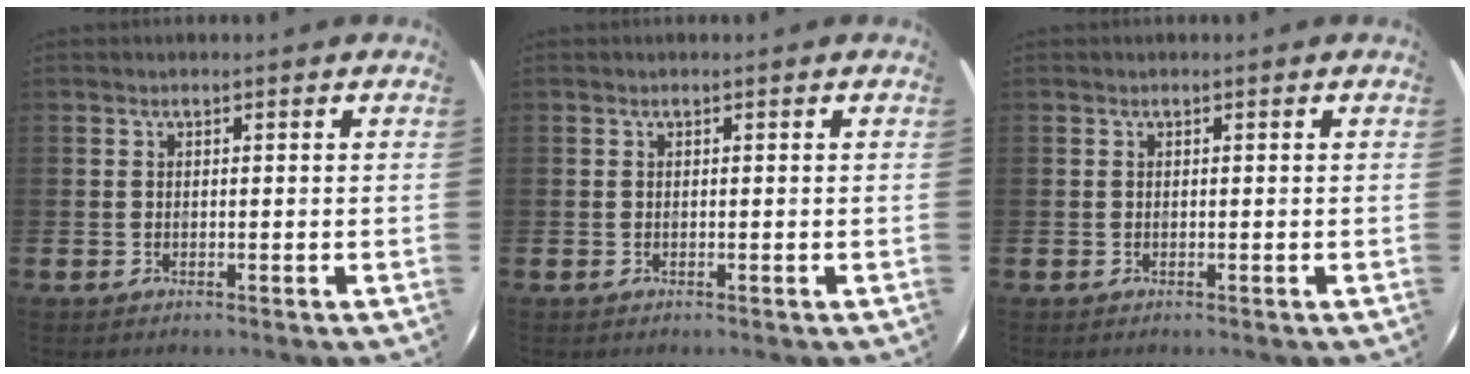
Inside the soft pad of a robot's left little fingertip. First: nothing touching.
{"total": 0.0}
{"total": 0.0}